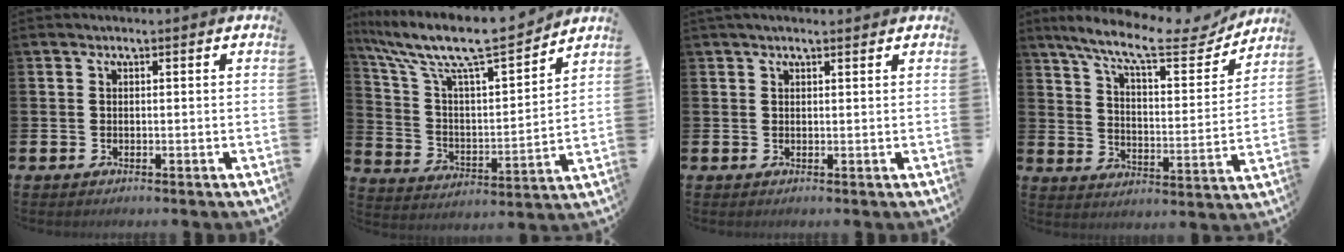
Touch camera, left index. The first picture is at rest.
{"total": 11.4, "force": [9.8, 1.9, 5.5], "torque": [-0.153, -0.063, 0.166]}
{"total": 1.3, "force": [1.2, 0.2, 0.6], "torque": [-0.003, -0.001, 0.019]}
{"total": 11.4, "force": [9.6, 2.4, 5.6], "torque": [-0.126, -0.056, 0.158]}